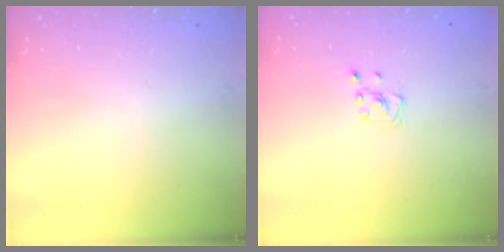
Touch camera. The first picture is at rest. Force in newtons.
{"total": 3.0, "press": 2.9, "slide": 0.3}